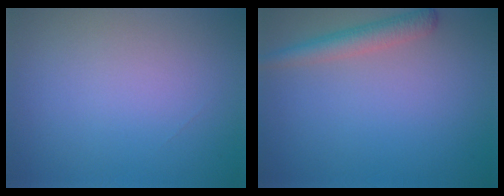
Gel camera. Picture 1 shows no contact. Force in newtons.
{"total": 2.4, "press": 2.4, "slide": 0.1}